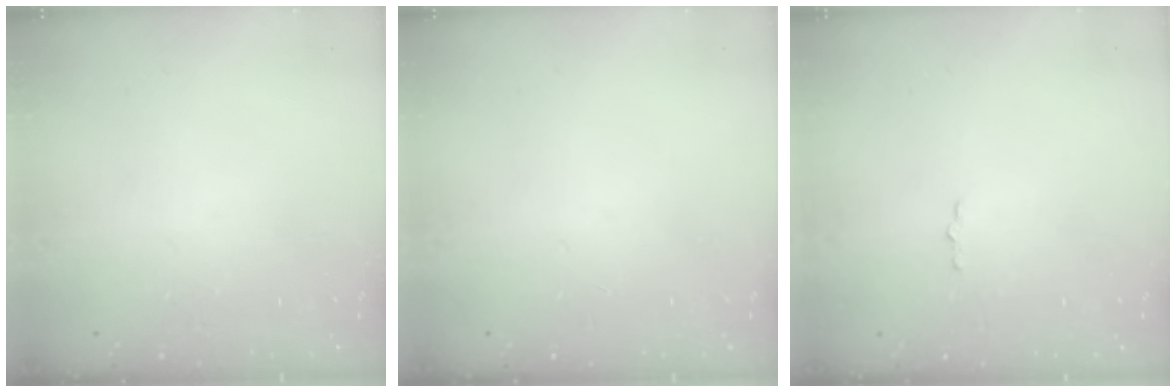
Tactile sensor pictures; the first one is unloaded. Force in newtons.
{"total": 0.0}
{"total": 1.5, "press": 1.5, "slide": 0.2}